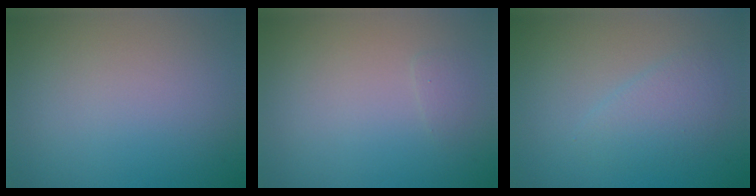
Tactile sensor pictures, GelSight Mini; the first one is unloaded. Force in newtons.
{"total": 0.5, "press": 0.5, "slide": 0.0}
{"total": 2.3, "press": 2.3, "slide": 0.1}